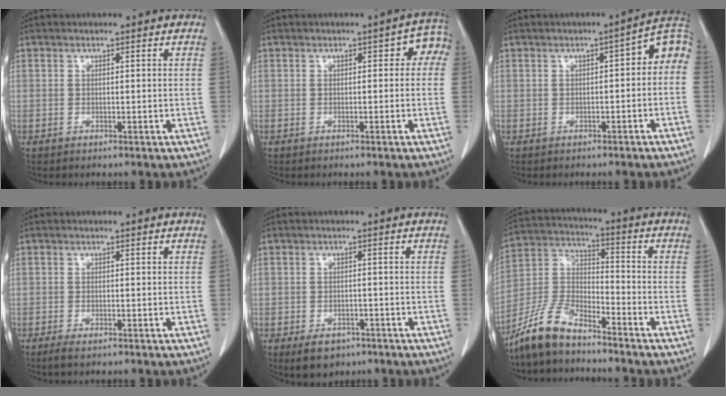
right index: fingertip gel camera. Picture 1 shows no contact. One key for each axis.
{"total": 3.5, "fx": 0.1, "fy": 2.0, "fz": 2.8, "tx": -0.020, "ty": 0.025, "tz": -0.005}
{"total": 5.9, "fx": -0.8, "fy": 2.4, "fz": 5.3, "tx": -0.063, "ty": 0.032, "tz": -0.012}
{"total": 1.6, "fx": -1.1, "fy": 0.3, "fz": 1.1, "tx": -0.024, "ty": -0.004, "tz": -0.020}
{"total": 4.4, "fx": -2.8, "fy": 2.8, "fz": 1.9, "tx": -0.029, "ty": 0.000, "tz": -0.033}
{"total": 9.5, "fx": -8.2, "fy": 2.6, "fz": 4.0, "tx": -0.100, "ty": 0.007, "tz": -0.165}